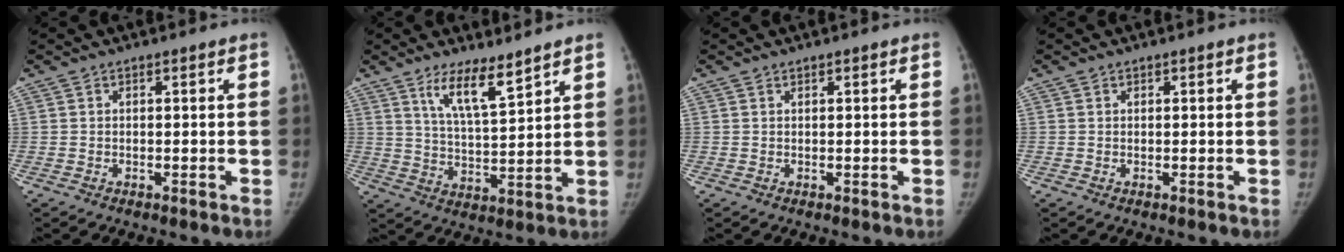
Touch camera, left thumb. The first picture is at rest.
{"total": 8.5, "force": [5.9, 1.8, 5.8], "torque": [-0.098, -0.047, 0.114]}
{"total": 0.0}
{"total": 0.0}